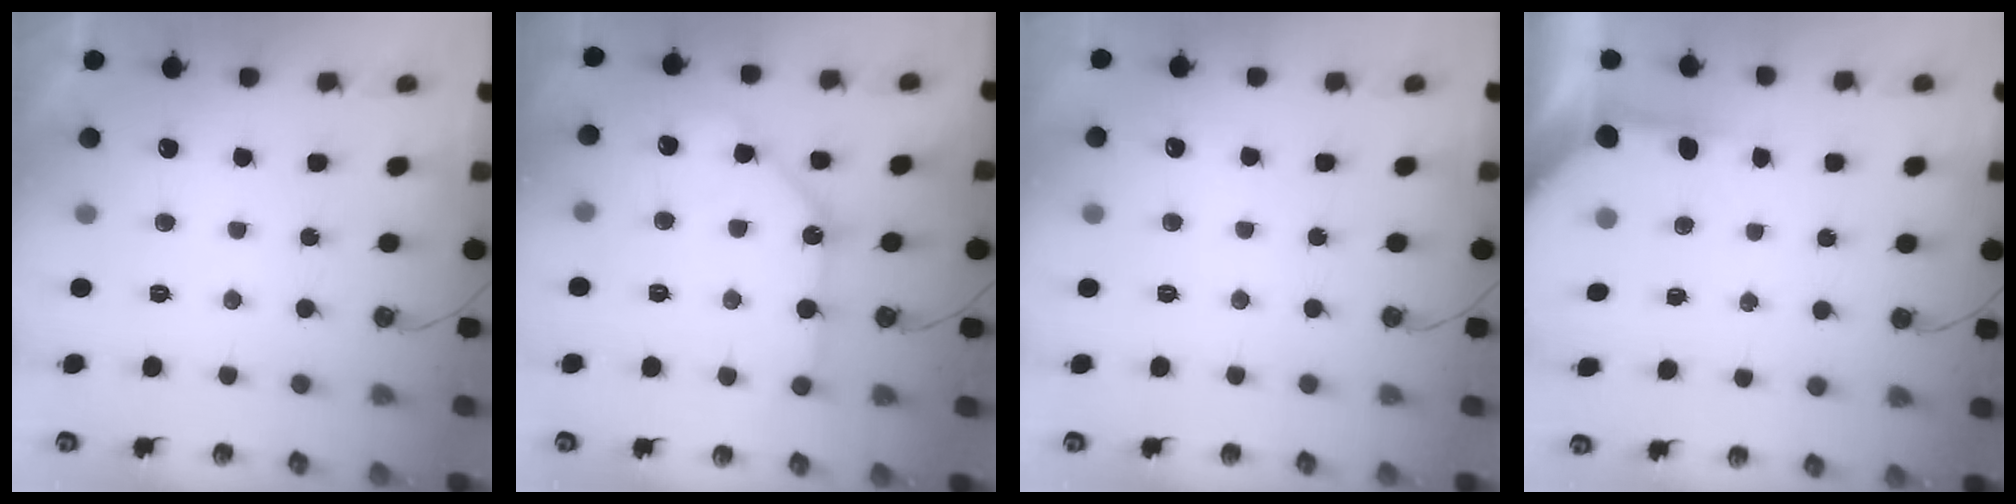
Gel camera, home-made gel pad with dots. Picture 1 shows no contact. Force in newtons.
{"total": 10.8, "press": 10.7, "slide": 1.2}
{"total": 2.5, "press": 2.4, "slide": 0.4}
{"total": 3.8, "press": 3.8, "slide": 0.4}